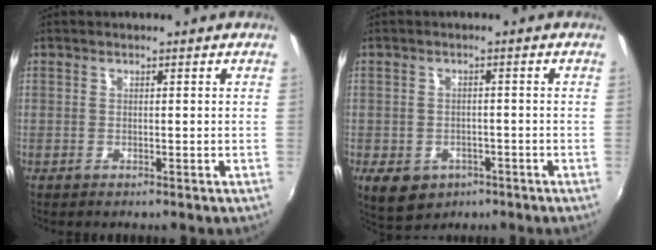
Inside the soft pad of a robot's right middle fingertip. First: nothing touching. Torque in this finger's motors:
{"motor_torque": [0.83, -0.55, 0.10, 0.06]}